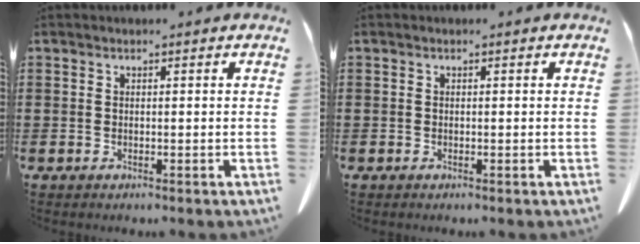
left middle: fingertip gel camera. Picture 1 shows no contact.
{"total": 0.0}